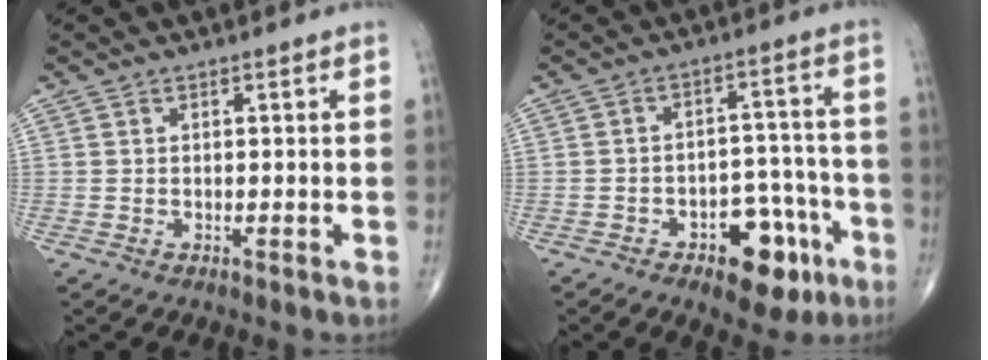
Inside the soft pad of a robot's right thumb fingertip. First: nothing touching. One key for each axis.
{"total": 11.3, "fx": -5.8, "fy": 6.1, "fz": 7.5, "tx": -0.063, "ty": 0.046, "tz": -0.076}